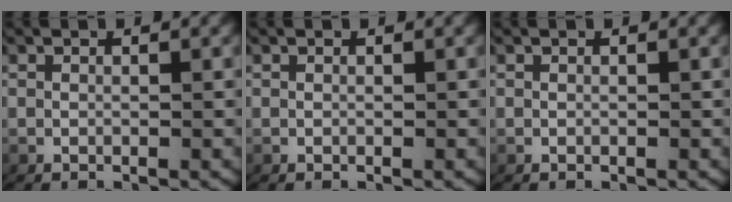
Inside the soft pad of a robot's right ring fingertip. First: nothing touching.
{"total": 0.0}
{"total": 0.0}